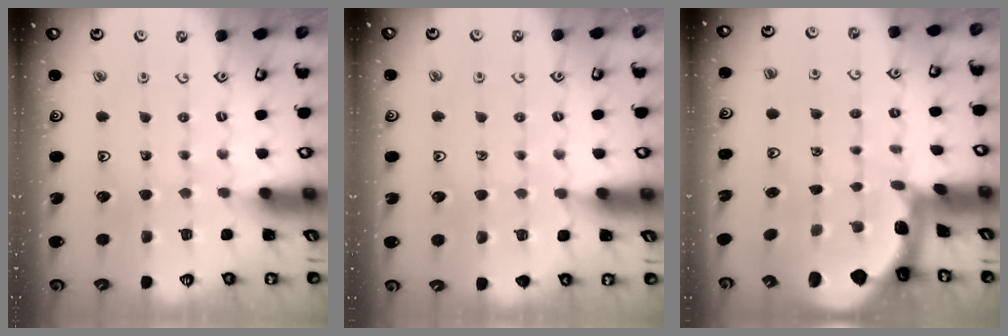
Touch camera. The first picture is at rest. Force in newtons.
{"total": 5.0, "press": 4.9, "slide": 0.7}
{"total": 1.7, "press": 1.6, "slide": 0.4}